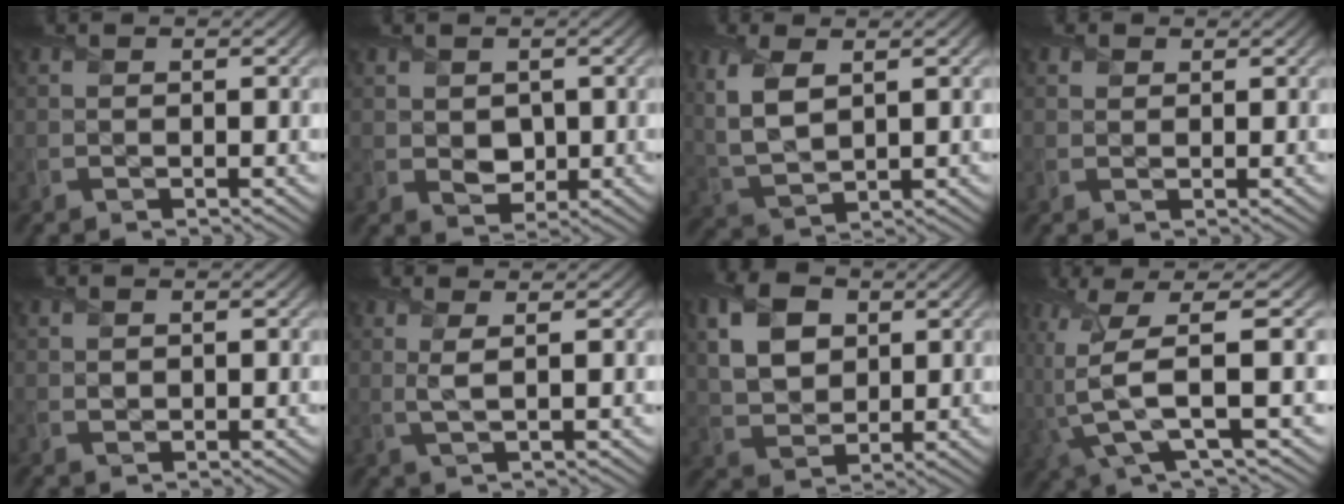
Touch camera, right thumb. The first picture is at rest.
{"total": 2.9, "force": [0.5, 2.2, 1.7], "torque": [-0.043, -0.009, 0.012]}
{"total": 6.7, "force": [2.3, 3.2, 5.3], "torque": [-0.139, 0.002, 0.050]}
{"total": 1.3, "force": [0.8, 0.9, 0.3], "torque": [-0.006, -0.001, 0.015]}
{"total": 0.8, "force": [0.3, 0.6, 0.4], "torque": [-0.012, -0.002, 0.010]}
{"total": 2.3, "force": [0.9, 0.4, 2.0], "torque": [-0.043, 0.004, 0.017]}
{"total": 7.9, "force": [2.6, 5.5, 5.0], "torque": [-0.131, 0.008, 0.046]}
{"total": 9.8, "force": [-1.1, 2.6, 9.4], "torque": [-0.210, 0.012, -0.030]}